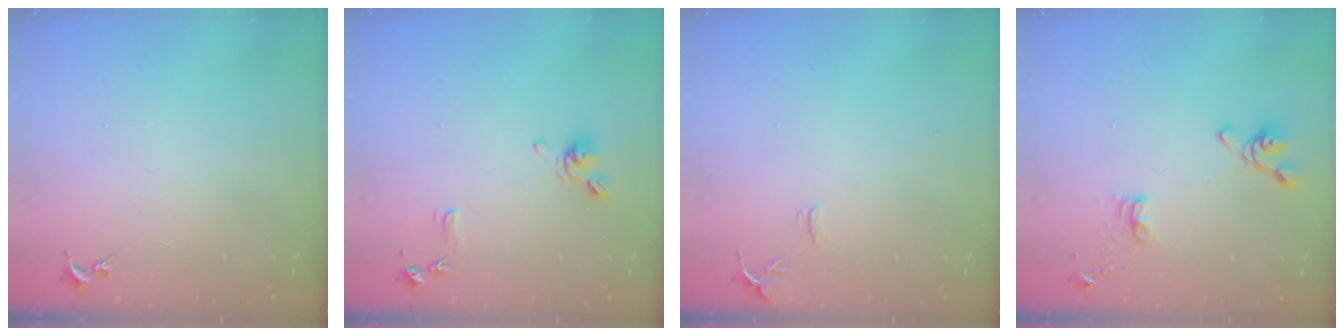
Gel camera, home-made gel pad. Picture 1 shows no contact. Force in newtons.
{"total": 10.0, "press": 9.9, "slide": 1.2}
{"total": 7.1, "press": 7.1, "slide": 0.8}
{"total": 11.7, "press": 11.5, "slide": 2.1}